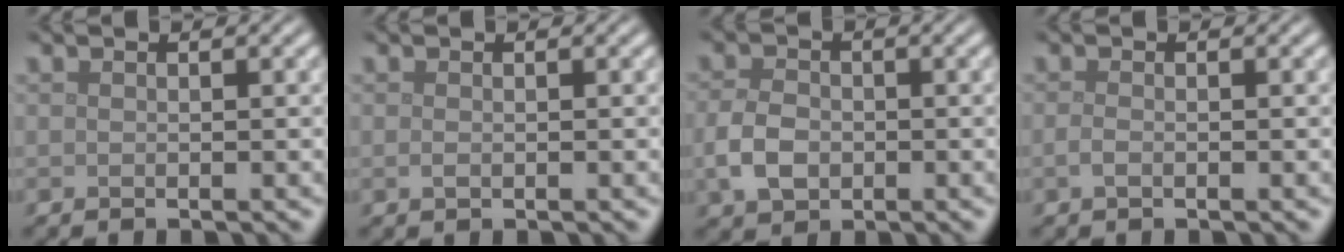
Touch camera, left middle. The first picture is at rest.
{"total": 0.6, "force": [-0.1, 0.4, 0.4], "torque": [-0.010, -0.002, -0.001]}
{"total": 3.7, "force": [-0.8, 2.8, 2.4], "torque": [-0.055, -0.004, -0.019]}
{"total": 0.9, "force": [-0.3, 0.4, 0.7], "torque": [-0.019, -0.002, -0.009]}